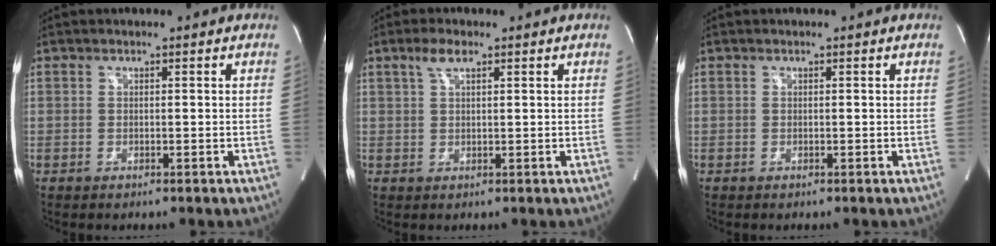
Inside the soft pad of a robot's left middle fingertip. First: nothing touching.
{"total": 2.8, "force": [1.7, 1.0, 2.0], "torque": [-0.047, 0.008, 0.038]}
{"total": 0.0}